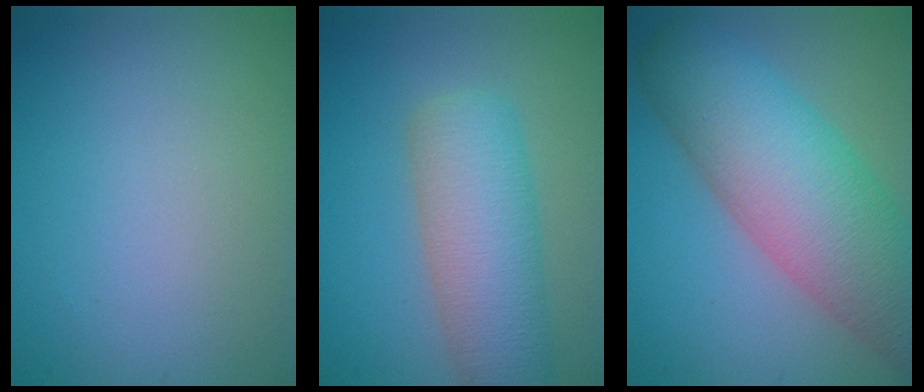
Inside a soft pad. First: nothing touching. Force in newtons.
{"total": 7.1, "press": 7.1, "slide": 0.4}
{"total": 11.0, "press": 11.0, "slide": 0.5}